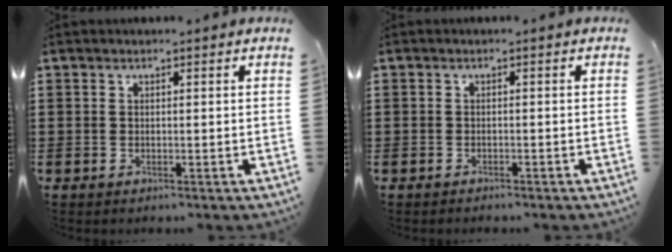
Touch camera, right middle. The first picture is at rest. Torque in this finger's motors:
{"motor_torque": [-0.29, 0.15, -0.56, -0.21]}